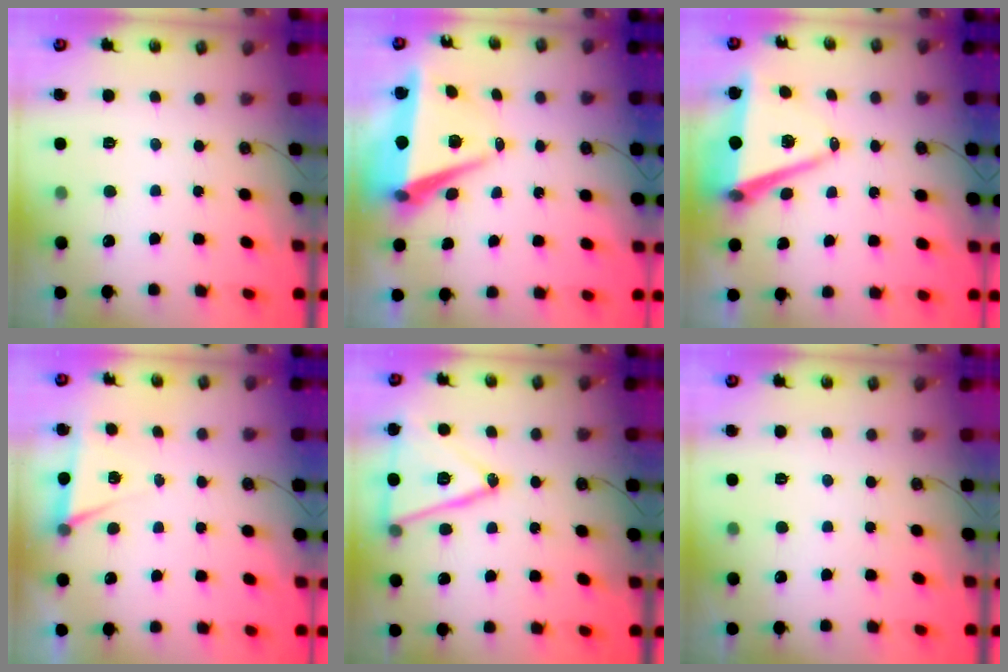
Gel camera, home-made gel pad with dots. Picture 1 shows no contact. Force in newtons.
{"total": 8.3, "press": 7.2, "slide": 4.1}
{"total": 11.0, "press": 10.2, "slide": 4.1}
{"total": 5.0, "press": 2.1, "slide": 4.5}
{"total": 18.0, "press": 17.7, "slide": 3.2}
{"total": 0.0}